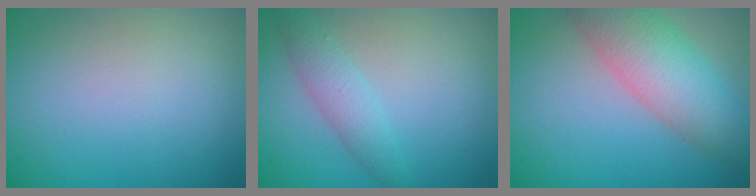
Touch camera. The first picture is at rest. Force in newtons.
{"total": 2.4, "press": 2.4, "slide": 0.1}
{"total": 6.7, "press": 6.7, "slide": 0.4}